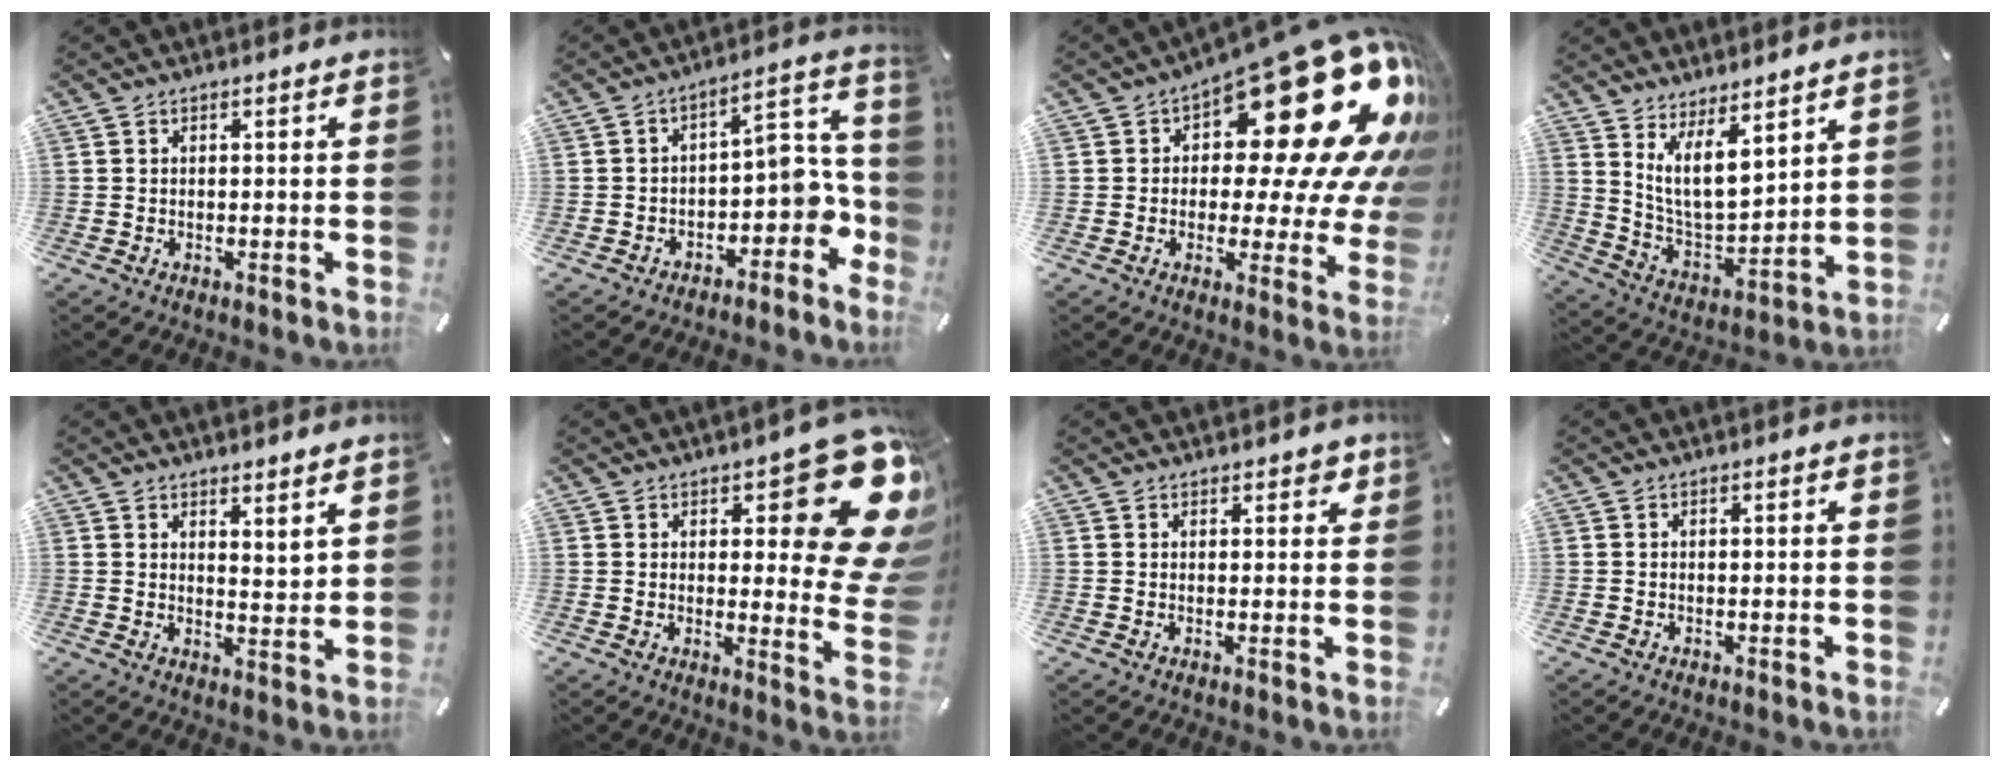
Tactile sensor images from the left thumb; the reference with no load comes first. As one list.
[{"total": 10.0, "force": [-2.9, 6.9, 6.7], "torque": [-0.060, 0.001, -0.053]}, {"total": 31.8, "force": [12.9, 13.2, 25.9], "torque": [-0.333, -0.111, 0.231]}, {"total": 11.0, "force": [8.0, 4.6, 6.0], "torque": [-0.125, -0.055, 0.152]}, {"total": 3.7, "force": [3.6, 0.6, 0.2], "torque": [0.001, -0.031, 0.065]}, {"total": 19.6, "force": [9.6, 7.1, 15.5], "torque": [-0.182, -0.087, 0.157]}, {"total": 1.8, "force": [1.3, 1.1, 0.5], "torque": [0.005, -0.003, 0.021]}, {"total": 0.0}]